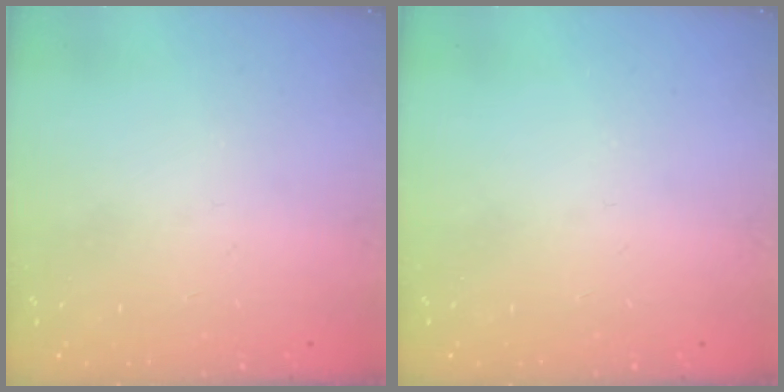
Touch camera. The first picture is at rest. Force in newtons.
{"total": 0.0}